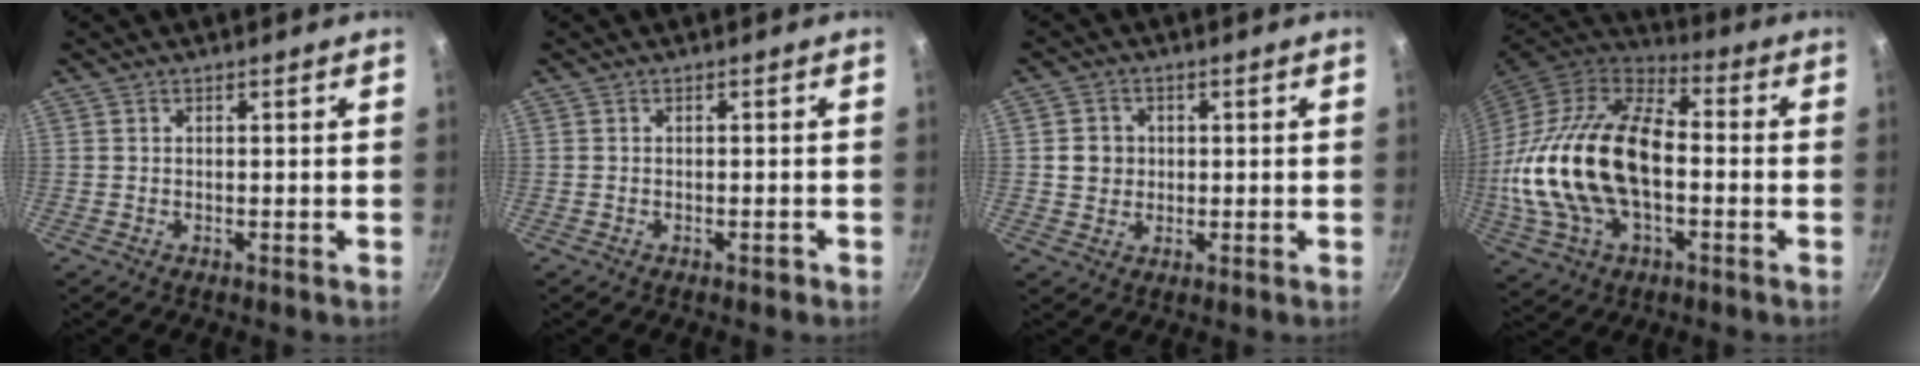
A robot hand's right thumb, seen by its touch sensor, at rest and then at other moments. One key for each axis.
{"total": 0.9, "fx": -0.6, "fy": 0.3, "fz": 0.6, "tx": -0.010, "ty": 0.009, "tz": -0.005}
{"total": 4.3, "fx": 0.4, "fy": 4.0, "fz": 1.6, "tx": -0.007, "ty": 0.007, "tz": 0.003}
{"total": 25.7, "fx": -2.0, "fy": 14.8, "fz": 21.0, "tx": -0.407, "ty": 0.032, "tz": -0.039}